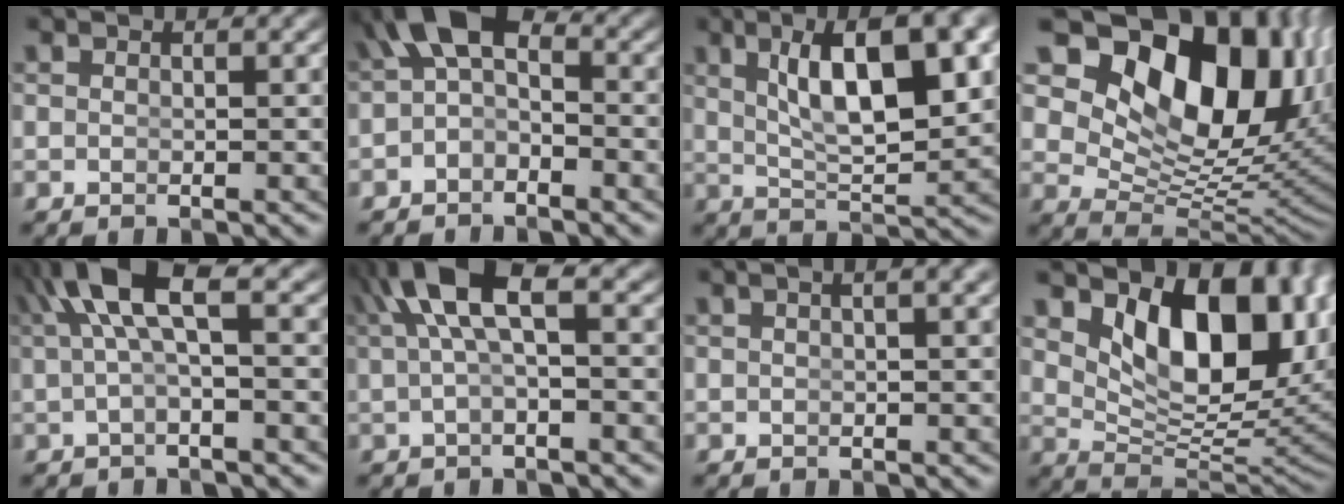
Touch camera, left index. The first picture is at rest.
{"total": 4.6, "force": [0.6, 3.0, 3.4], "torque": [-0.055, -0.015, 0.008]}
{"total": 8.3, "force": [2.5, 2.2, 7.6], "torque": [-0.111, 0.000, 0.050]}
{"total": 21.4, "force": [6.6, 13.5, 15.3], "torque": [-0.252, 0.003, 0.099]}
{"total": 4.7, "force": [1.4, 1.2, 4.3], "torque": [-0.082, 0.007, 0.021]}
{"total": 5.2, "force": [1.5, 1.8, 4.6], "torque": [-0.089, 0.007, 0.024]}
{"total": 2.4, "force": [0.9, 0.1, 2.2], "torque": [-0.015, 0.017, 0.009]}
{"total": 13.8, "force": [3.9, 7.5, 10.9], "torque": [-0.158, -0.015, 0.069]}